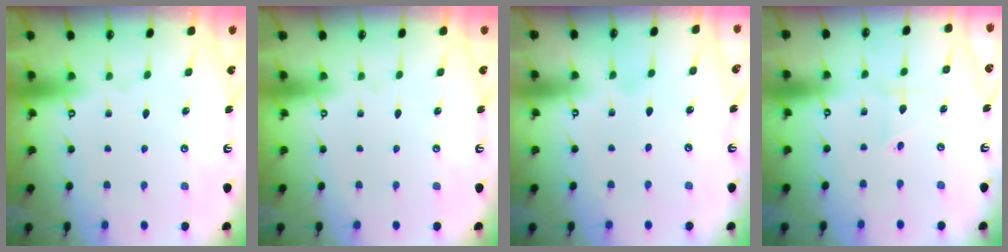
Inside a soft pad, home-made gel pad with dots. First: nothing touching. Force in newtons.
{"total": 0.8, "press": 0.7, "slide": 0.4}
{"total": 2.8, "press": 2.8, "slide": 0.1}
{"total": 1.6, "press": 1.4, "slide": 0.9}